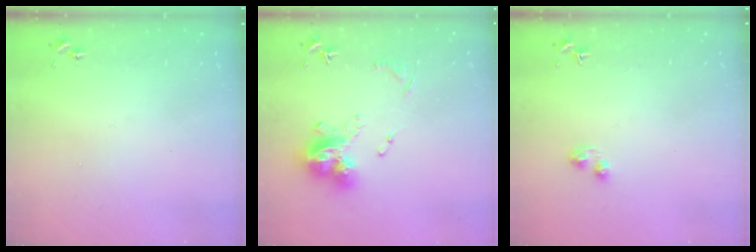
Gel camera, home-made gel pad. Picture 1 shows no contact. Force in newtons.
{"total": 14.4, "press": 14.3, "slide": 1.6}
{"total": 2.7, "press": 2.7, "slide": 0.4}